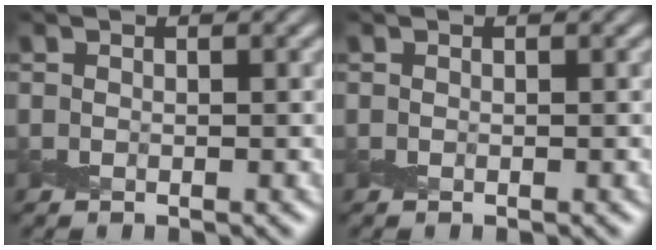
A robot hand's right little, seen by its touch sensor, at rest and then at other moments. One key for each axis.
{"total": 0.0}